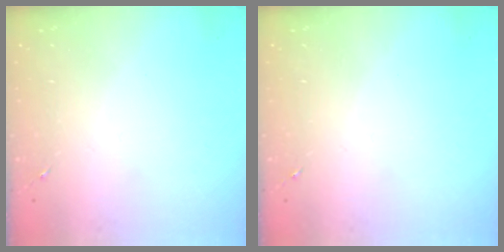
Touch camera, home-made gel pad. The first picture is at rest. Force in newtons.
{"total": 0.0}